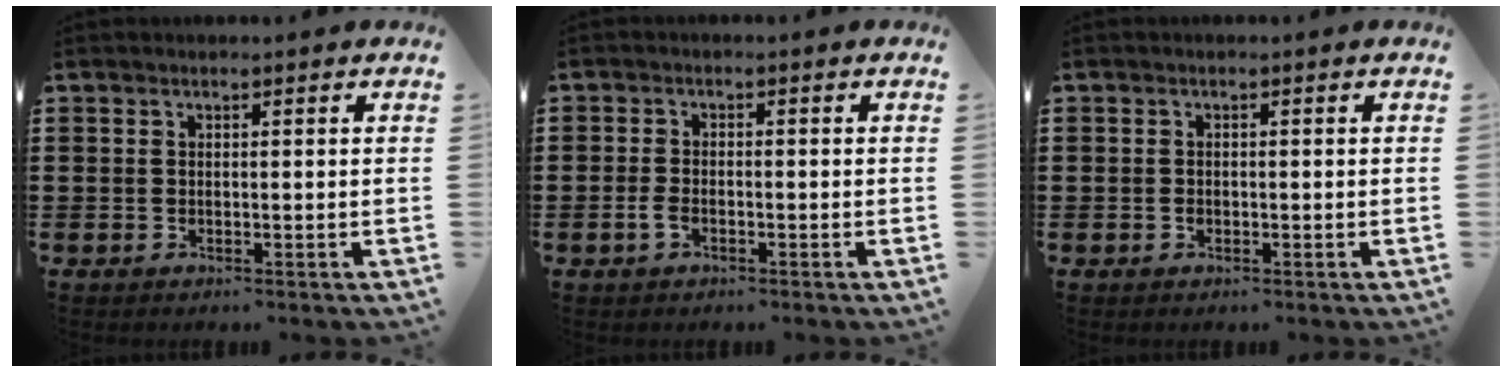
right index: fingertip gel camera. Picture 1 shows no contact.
{"total": 2.1, "force": [-1.0, 1.0, 1.6], "torque": [-0.038, -0.002, -0.020]}
{"total": 0.6, "force": [-0.3, 0.5, 0.3], "torque": [-0.007, 0.002, -0.006]}